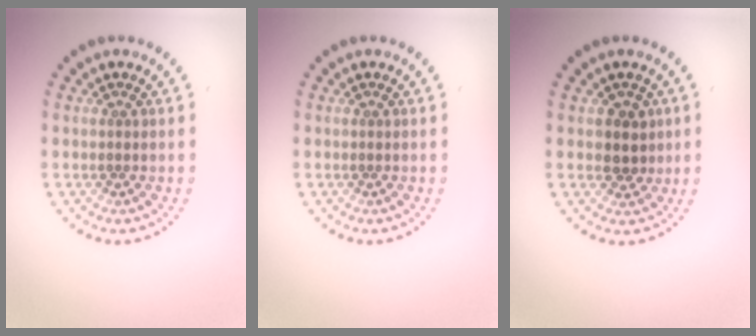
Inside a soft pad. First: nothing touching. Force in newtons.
{"total": 0.0}
{"total": 2.1, "press": 2.0, "slide": 0.7}